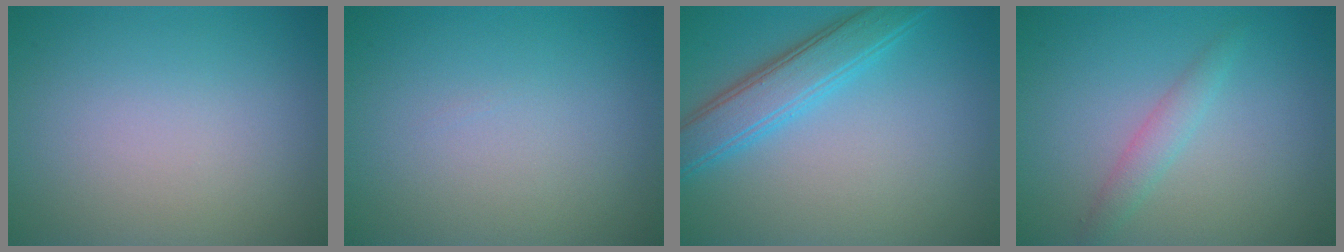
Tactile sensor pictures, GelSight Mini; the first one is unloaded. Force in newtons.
{"total": 0.0}
{"total": 4.4, "press": 4.4, "slide": 0.1}
{"total": 1.7, "press": 1.7, "slide": 0.1}